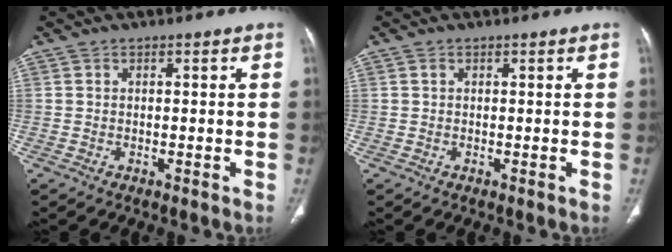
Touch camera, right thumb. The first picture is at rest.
{"total": 0.0}